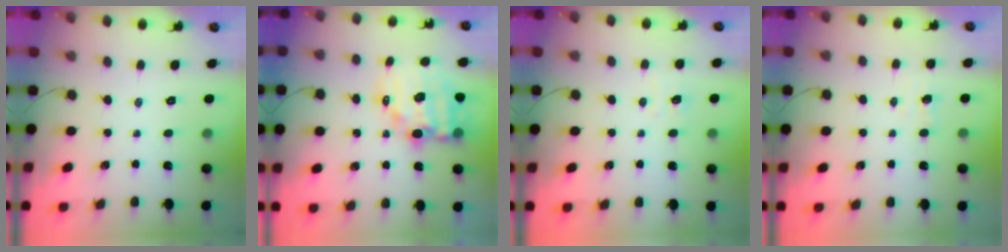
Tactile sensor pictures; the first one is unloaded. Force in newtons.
{"total": 13.5, "press": 13.1, "slide": 3.3}
{"total": 4.0, "press": 3.9, "slide": 0.9}
{"total": 1.8, "press": 1.7, "slide": 0.6}